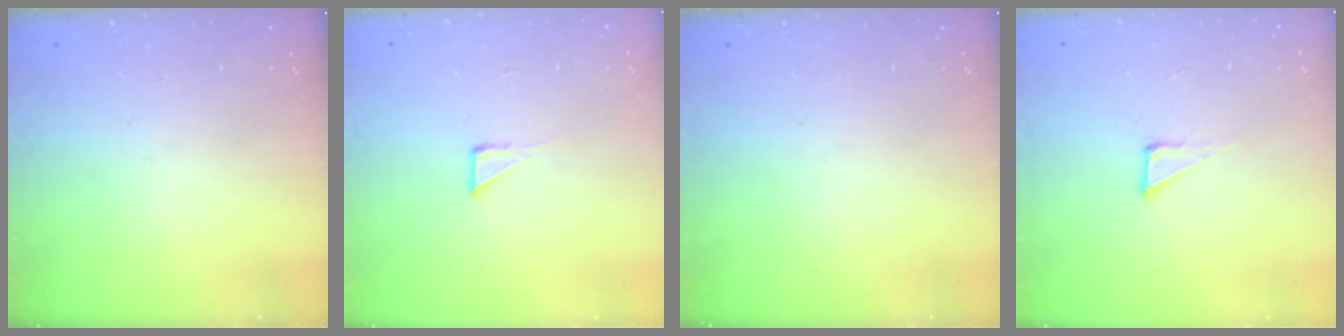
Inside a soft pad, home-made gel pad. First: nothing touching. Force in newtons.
{"total": 2.7, "press": 2.7, "slide": 0.2}
{"total": 0.0}
{"total": 5.8, "press": 5.8, "slide": 0.2}